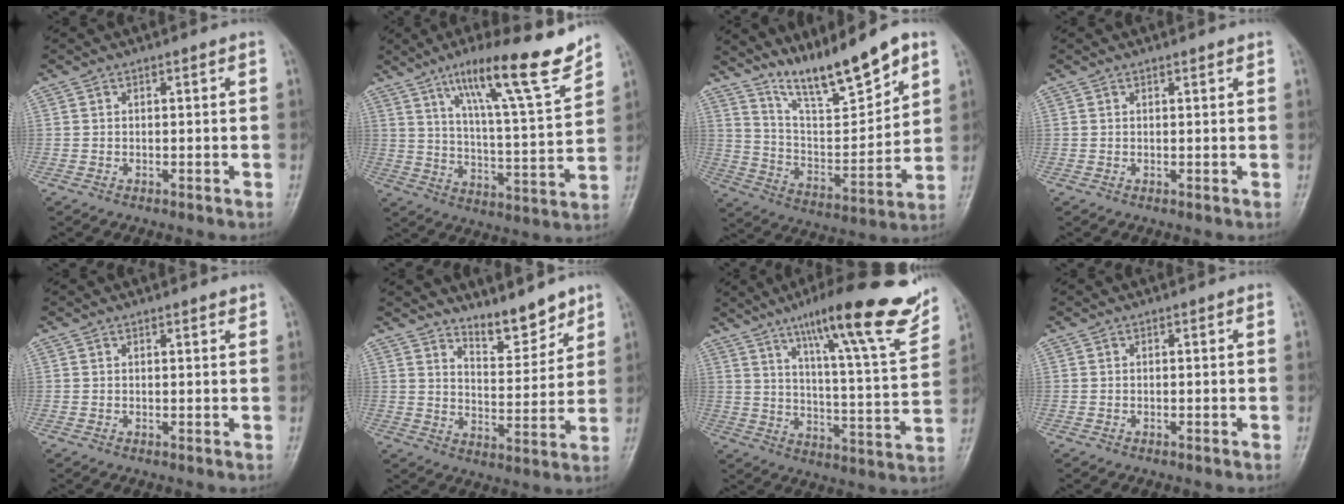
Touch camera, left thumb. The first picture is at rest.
{"total": 18.2, "force": [12.6, 2.0, 12.9], "torque": [-0.182, -0.069, 0.203]}
{"total": 15.2, "force": [11.7, 3.1, 9.1], "torque": [-0.123, -0.070, 0.210]}
{"total": 0.7, "force": [0.6, 0.0, 0.3], "torque": [-0.005, -0.003, 0.010]}
{"total": 1.1, "force": [1.0, 0.2, 0.4], "torque": [-0.001, -0.005, 0.014]}
{"total": 8.1, "force": [7.0, 2.4, 3.4], "torque": [-0.032, -0.064, 0.120]}
{"total": 22.9, "force": [15.1, 3.2, 16.9], "torque": [-0.222, -0.059, 0.224]}
{"total": 0.0}